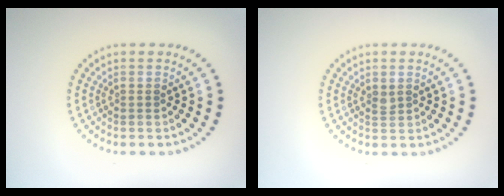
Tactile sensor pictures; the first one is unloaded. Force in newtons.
{"total": 0.6, "press": 0.5, "slide": 0.3}